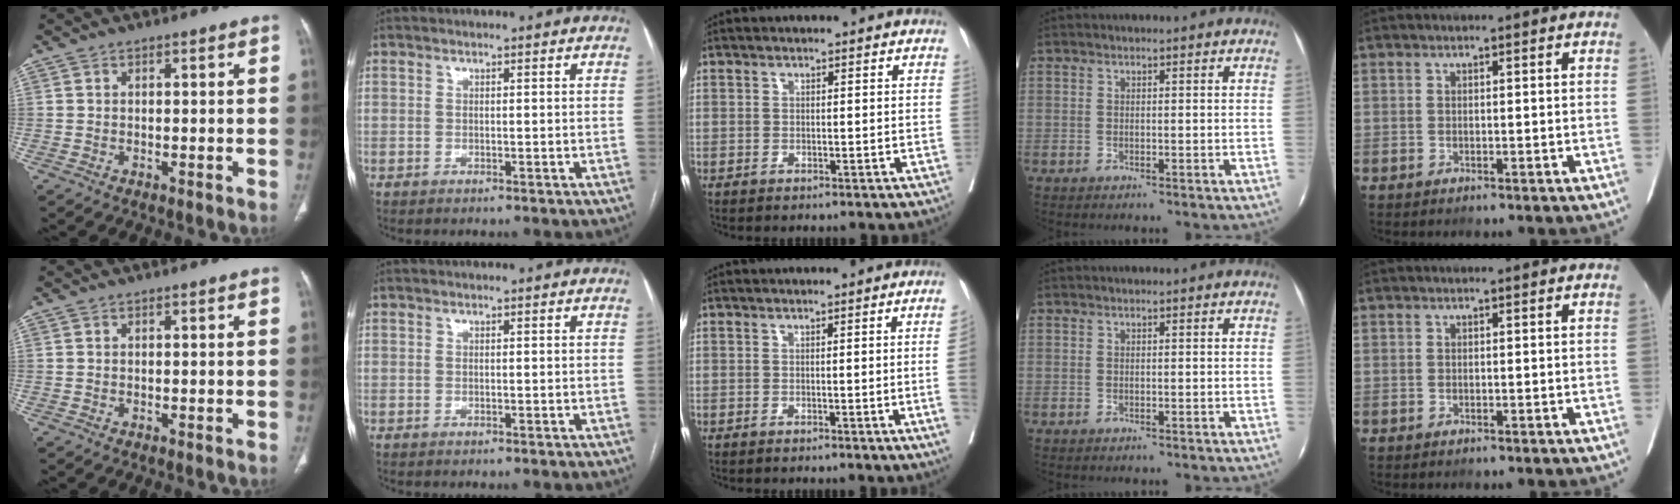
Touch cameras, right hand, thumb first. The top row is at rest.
{"middle": {"total": 3.2, "force": [-0.4, -1.3, 2.9], "torque": [-0.035, -0.004, -0.005]}}